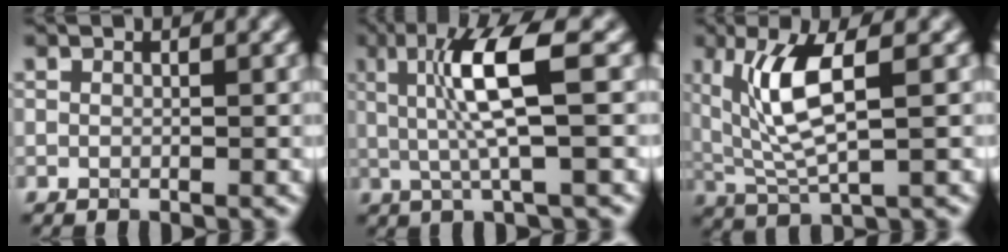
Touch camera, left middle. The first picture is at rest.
{"total": 6.0, "force": [0.8, 0.8, 5.8], "torque": [-0.120, 0.002, 0.022]}
{"total": 6.0, "force": [1.5, 1.8, 5.5], "torque": [-0.117, -0.006, 0.039]}